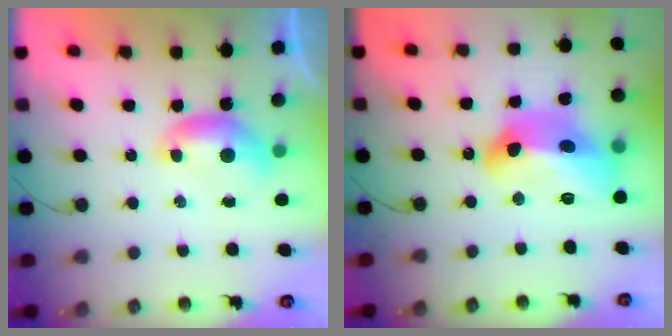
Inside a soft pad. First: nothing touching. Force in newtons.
{"total": 14.7, "press": 14.6, "slide": 1.5}